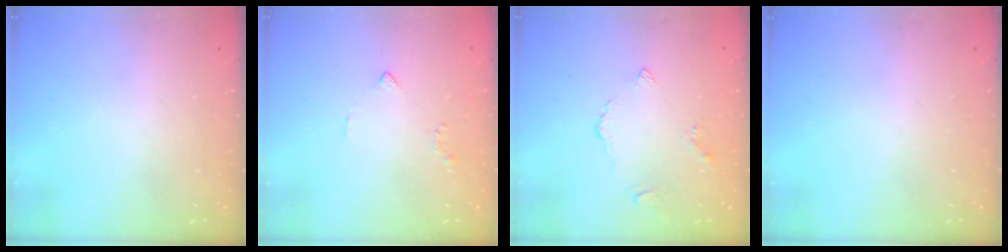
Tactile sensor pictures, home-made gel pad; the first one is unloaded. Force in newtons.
{"total": 2.8, "press": 2.8, "slide": 0.6}
{"total": 3.4, "press": 3.4, "slide": 0.6}
{"total": 0.0}